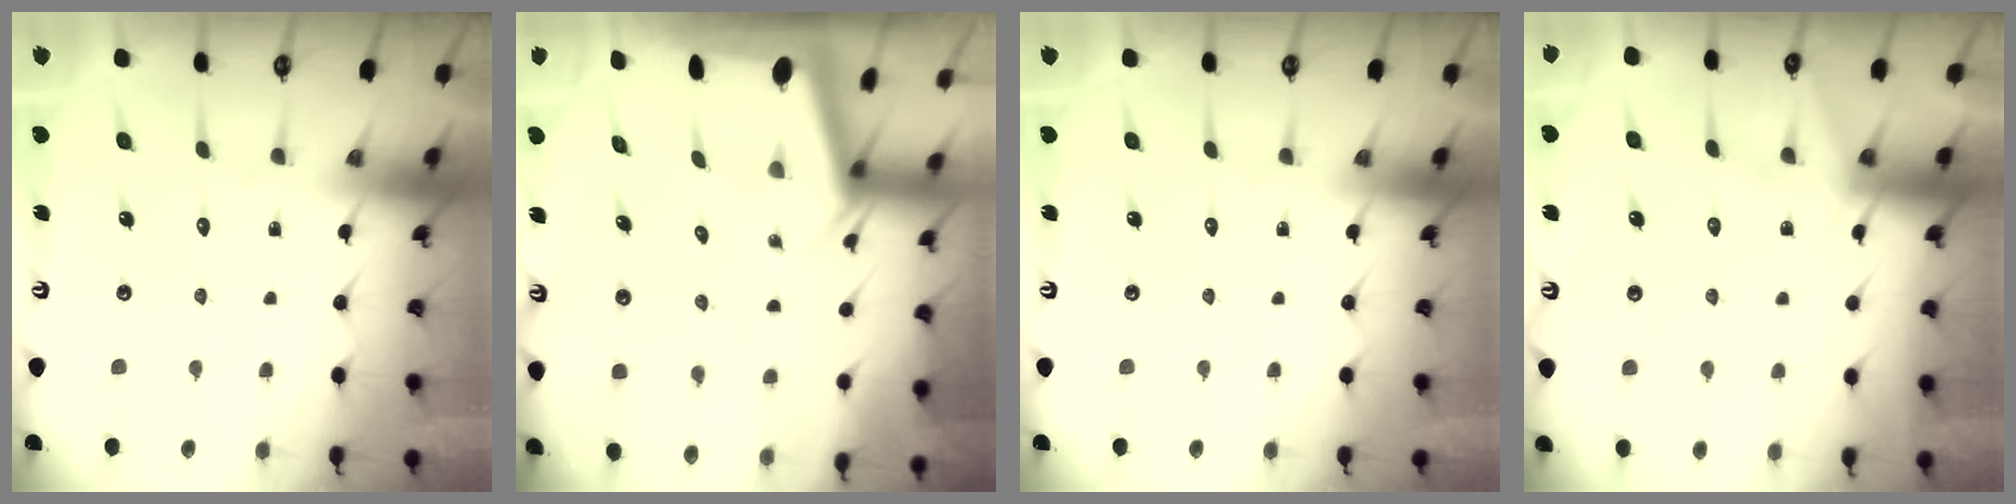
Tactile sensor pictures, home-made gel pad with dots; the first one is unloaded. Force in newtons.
{"total": 2.2, "press": 2.2, "slide": 0.0}
{"total": 0.0}
{"total": 5.2, "press": 5.1, "slide": 0.7}